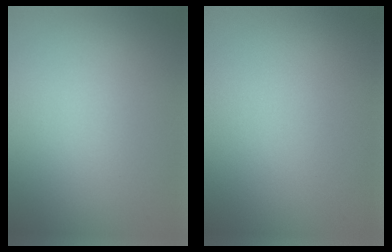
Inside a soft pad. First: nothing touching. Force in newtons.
{"total": 0.0}